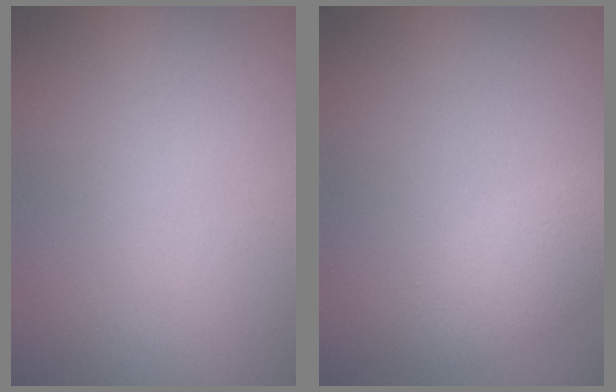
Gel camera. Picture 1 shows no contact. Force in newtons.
{"total": 2.0, "press": 2.0, "slide": 0.0}